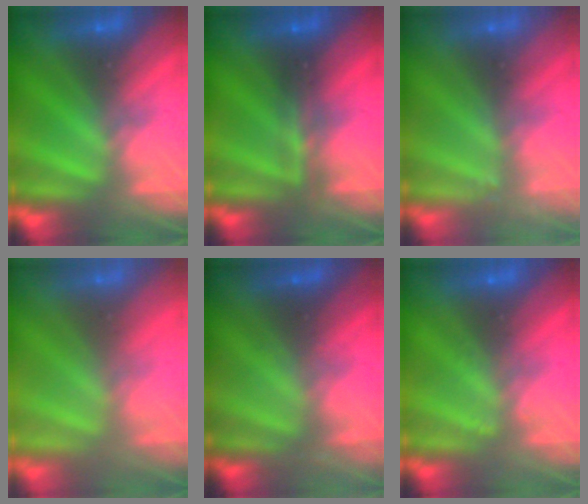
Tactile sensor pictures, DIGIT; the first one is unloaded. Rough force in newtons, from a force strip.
{"total": 2.3}
{"total": 2.4}
{"total": 2.7}
{"total": 2.3}
{"total": 1.8}